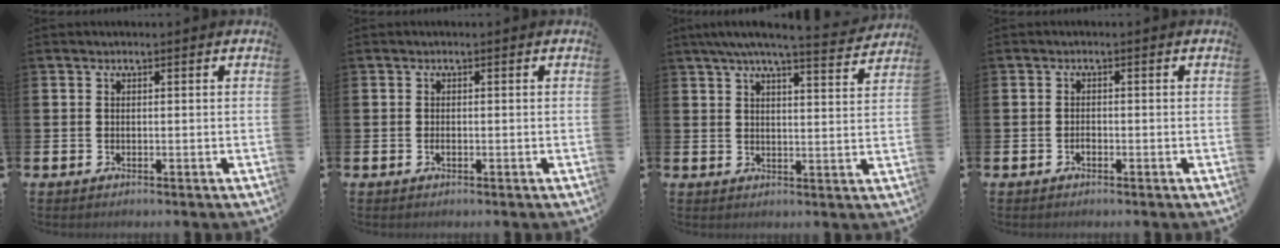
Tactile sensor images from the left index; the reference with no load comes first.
{"total": 0.6, "force": [-0.3, 0.2, 0.5], "torque": [-0.016, 0.003, -0.005]}
{"total": 6.6, "force": [6.0, 0.3, 2.7], "torque": [-0.060, -0.027, 0.104]}
{"total": 1.0, "force": [-0.6, 0.5, 0.6], "torque": [-0.019, 0.002, -0.010]}